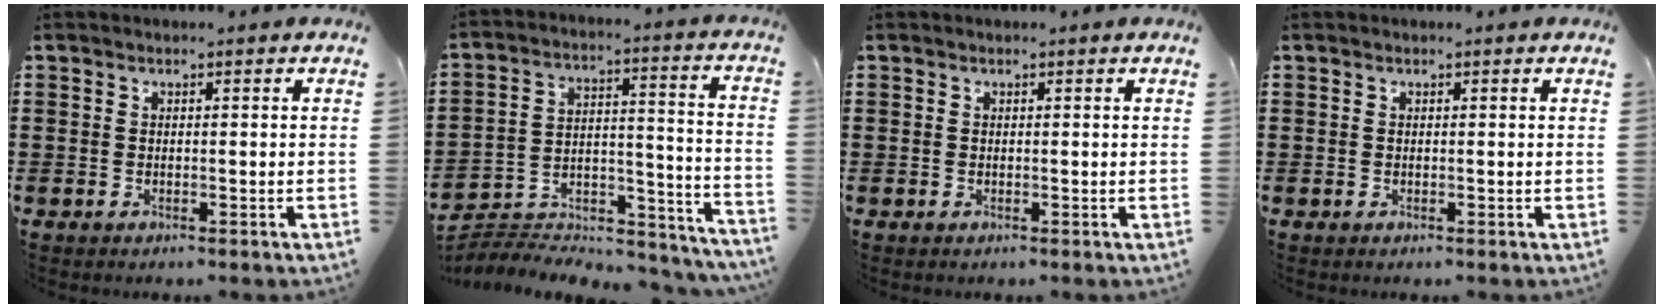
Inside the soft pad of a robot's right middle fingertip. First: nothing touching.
{"total": 4.7, "force": [-4.5, 1.4, 0.4], "torque": [-0.005, -0.001, -0.095]}
{"total": 0.0}
{"total": 0.0}